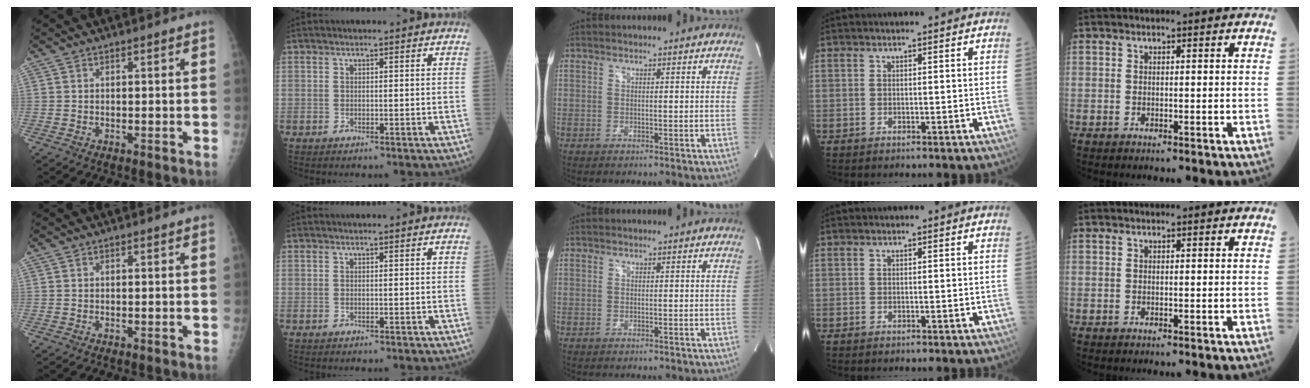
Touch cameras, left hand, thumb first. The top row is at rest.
{}